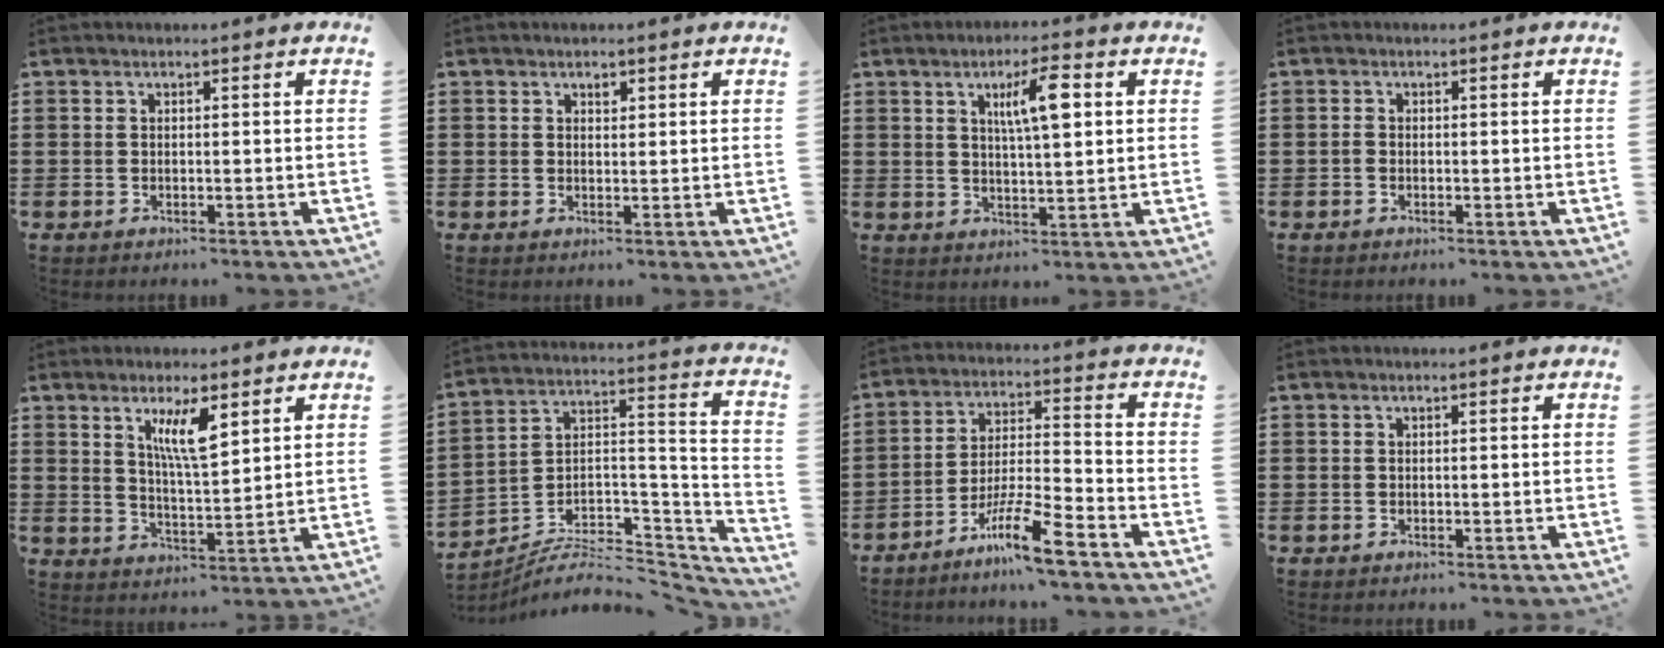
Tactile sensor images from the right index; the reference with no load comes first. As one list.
[{"total": 1.0, "force": [0.6, 0.6, 0.5], "torque": [-0.011, 0.002, 0.011]}, {"total": 6.7, "force": [2.1, 1.5, 6.2], "torque": [-0.109, 0.003, 0.028]}, {"total": 0.8, "force": [-0.4, 0.4, 0.5], "torque": [-0.011, -0.001, -0.007]}, {"total": 6.7, "force": [3.5, 1.7, 5.5], "torque": [-0.110, 0.002, 0.057]}, {"total": 6.8, "force": [-5.9, 2.6, 2.1], "torque": [-0.034, 0.005, -0.114]}, {"total": 9.8, "force": [-7.4, 0.5, 6.4], "torque": [-0.127, 0.000, -0.143]}, {"total": 0.0}]